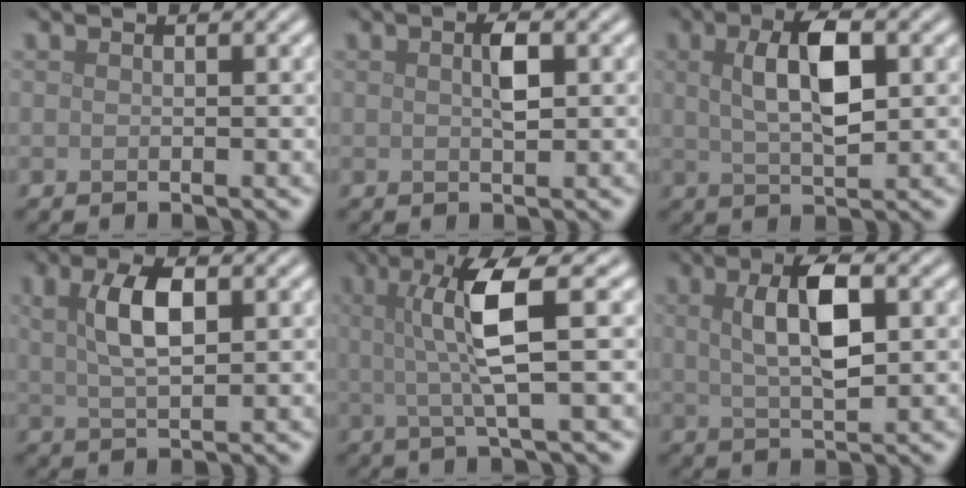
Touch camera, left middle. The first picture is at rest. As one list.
[{"total": 1.7, "force": [0.4, 0.5, 1.6], "torque": [-0.030, 0.002, 0.006]}, {"total": 5.5, "force": [1.3, 2.1, 4.9], "torque": [-0.093, 0.006, 0.023]}, {"total": 4.5, "force": [1.3, 1.8, 3.9], "torque": [-0.080, 0.007, 0.023]}, {"total": 6.0, "force": [1.0, 0.9, 5.9], "torque": [-0.108, 0.005, 0.020]}, {"total": 5.4, "force": [1.3, 1.9, 4.9], "torque": [-0.093, 0.007, 0.022]}]